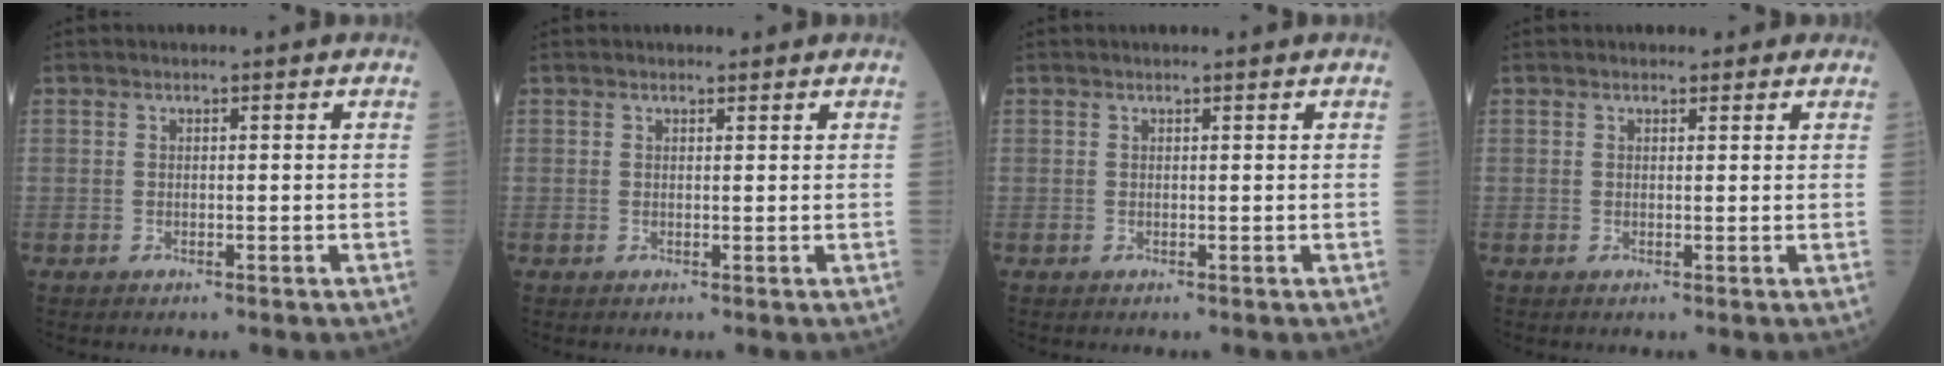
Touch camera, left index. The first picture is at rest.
{"total": 1.0, "force": [0.9, 0.3, 0.2], "torque": [-0.001, 0.004, 0.013]}
{"total": 0.8, "force": [0.8, 0.0, 0.2], "torque": [-0.001, 0.006, 0.012]}
{"total": 1.9, "force": [1.6, 1.0, 0.5], "torque": [0.003, 0.006, 0.014]}